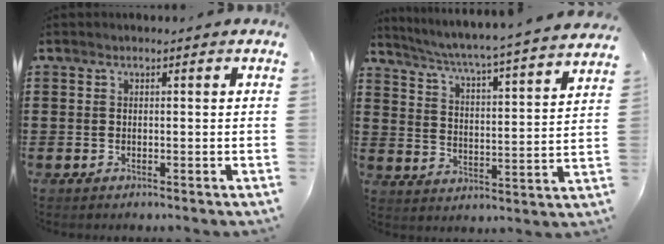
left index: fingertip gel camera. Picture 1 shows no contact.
{"total": 4.1, "force": [3.6, -1.3, 1.6], "torque": [-0.051, -0.047, 0.048]}